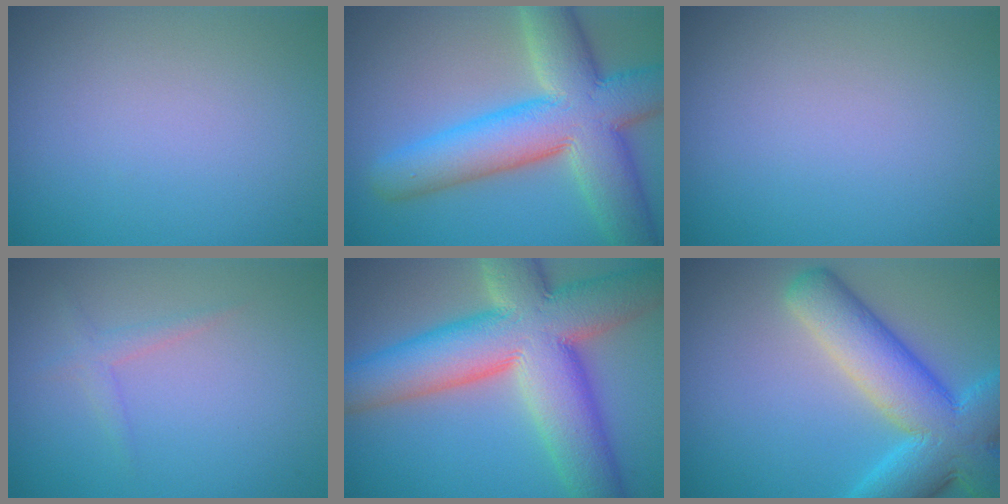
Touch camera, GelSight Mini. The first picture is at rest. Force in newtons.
{"total": 11.2, "press": 11.2, "slide": 0.6}
{"total": 0.0}
{"total": 1.3, "press": 1.3, "slide": 0.1}
{"total": 14.1, "press": 14.1, "slide": 1.1}
{"total": 10.2, "press": 10.2, "slide": 0.5}